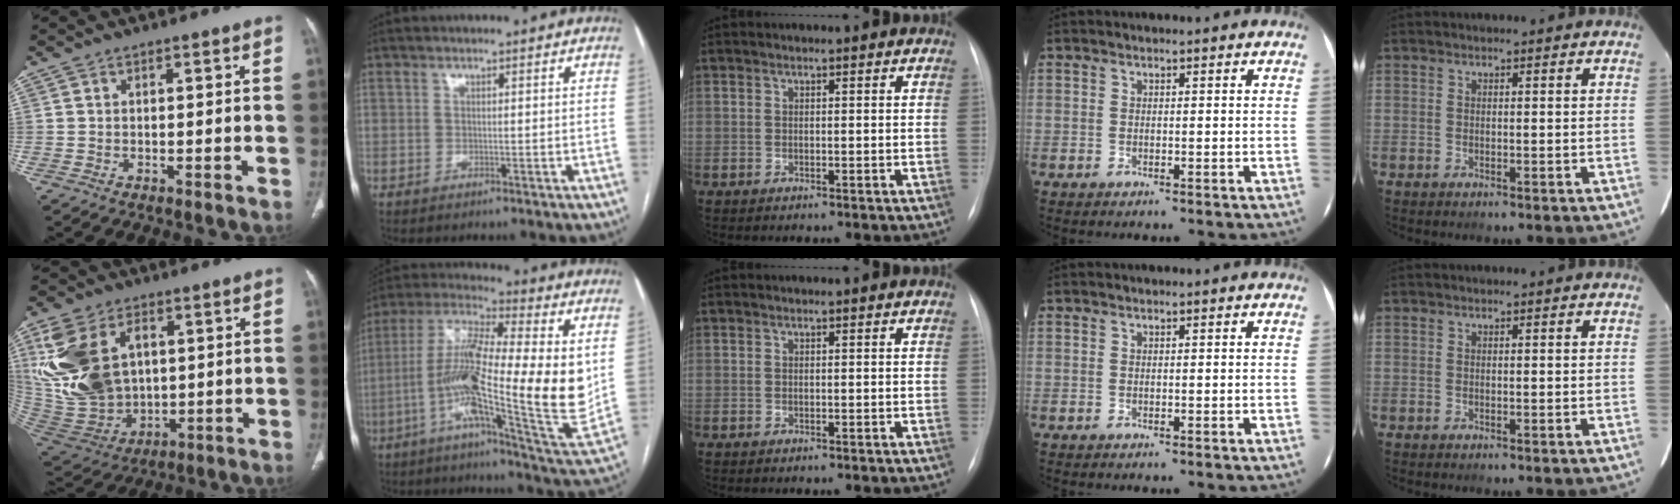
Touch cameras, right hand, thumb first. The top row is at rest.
{"thumb": {"total": 21.4, "force": [4.8, 14.5, 15.0], "torque": [-0.313, -0.018, 0.114]}, "index": {"total": 20.7, "force": [-0.3, 2.5, 20.5], "torque": [-0.359, 0.002, -0.018]}}